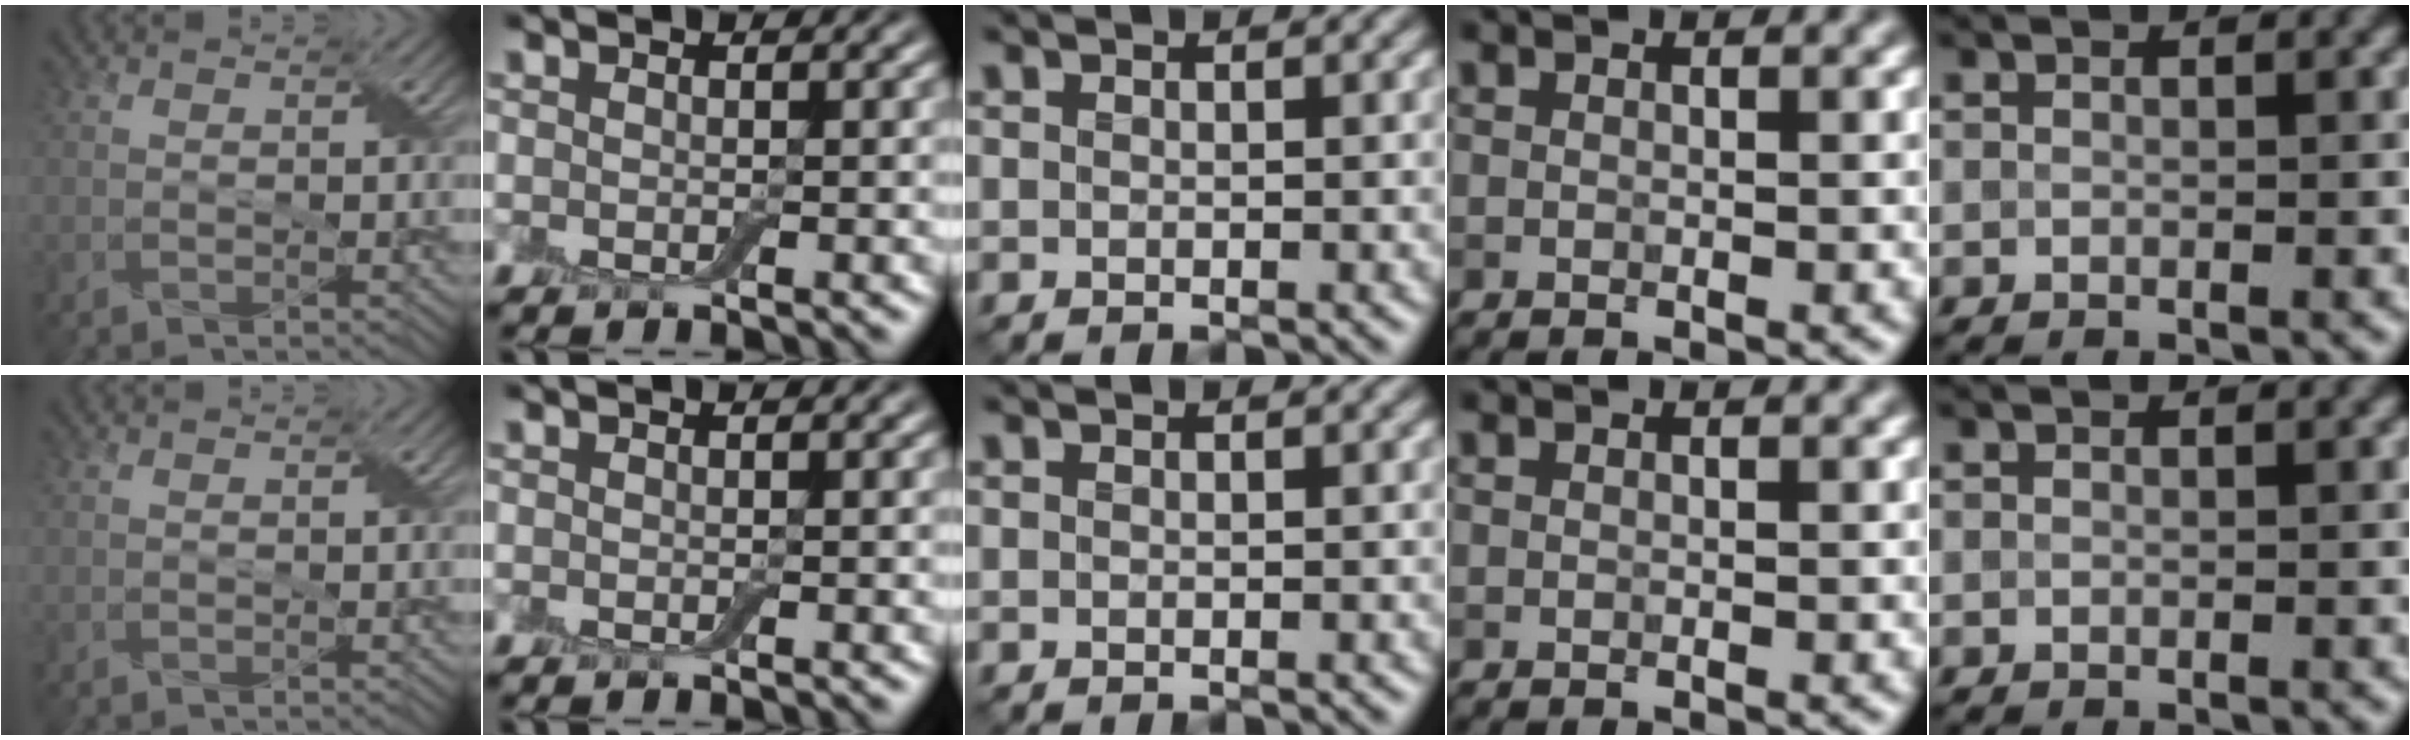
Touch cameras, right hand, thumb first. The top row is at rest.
{}